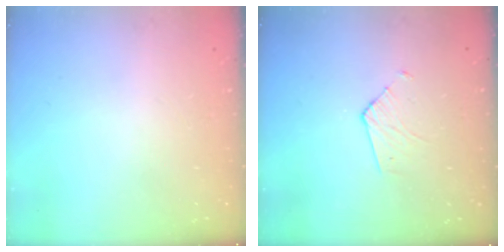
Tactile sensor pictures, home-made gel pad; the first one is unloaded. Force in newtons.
{"total": 3.5, "press": 3.4, "slide": 0.3}